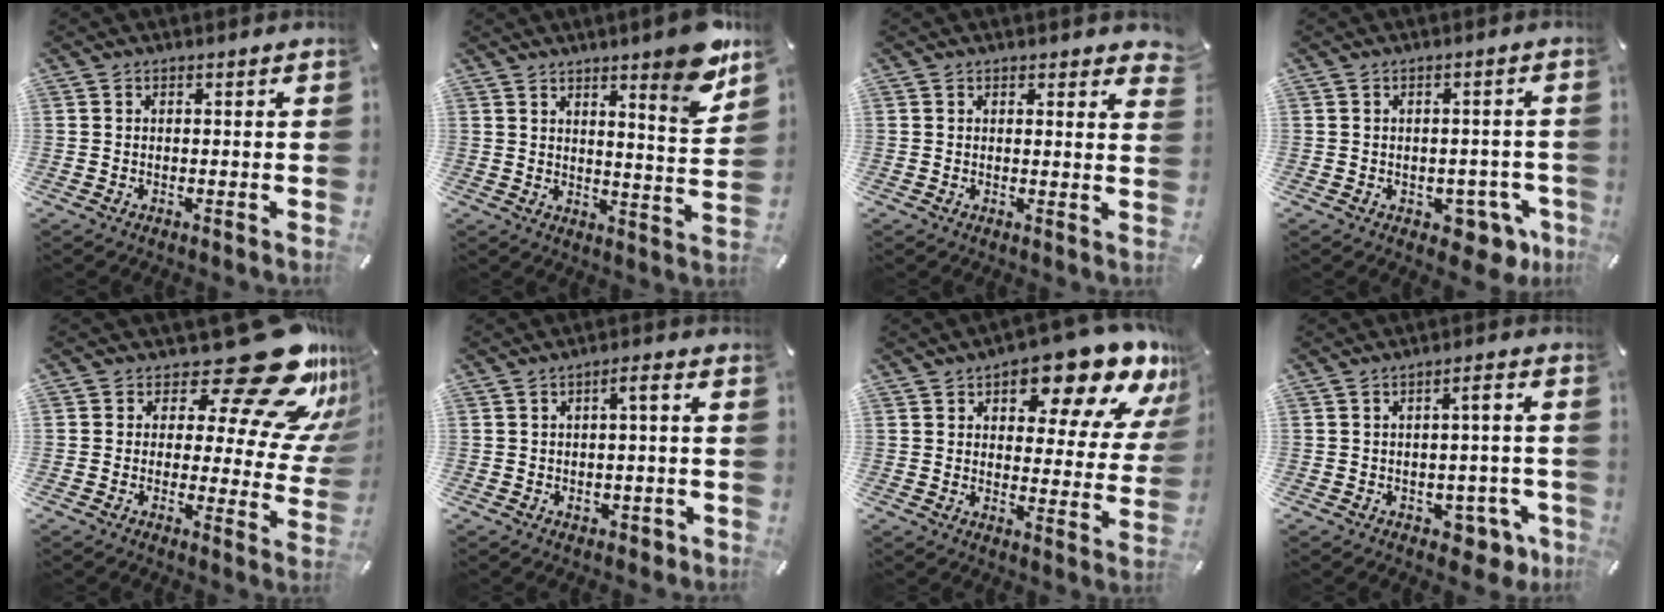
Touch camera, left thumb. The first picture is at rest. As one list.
[{"total": 10.3, "force": [8.0, 1.3, 6.4], "torque": [-0.080, -0.068, 0.130]}, {"total": 1.7, "force": [1.4, 0.7, 0.6], "torque": [0.002, -0.006, 0.024]}, {"total": 5.8, "force": [-2.2, 3.8, 3.8], "torque": [-0.030, 0.004, -0.039]}, {"total": 24.0, "force": [13.9, 10.1, 16.8], "torque": [-0.205, -0.100, 0.228]}, {"total": 3.8, "force": [-0.2, 1.9, 3.3], "torque": [-0.052, 0.004, -0.007]}, {"total": 16.6, "force": [12.0, 6.6, 9.4], "torque": [-0.123, -0.081, 0.197]}, {"total": 6.7, "force": [-2.2, 3.9, 5.0], "torque": [-0.051, 0.008, -0.042]}]